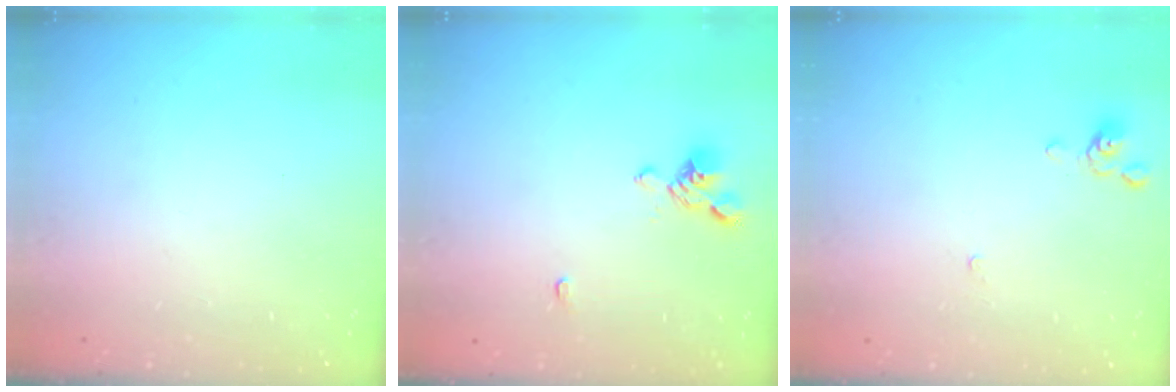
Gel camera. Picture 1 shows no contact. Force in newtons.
{"total": 1.6, "press": 1.3, "slide": 0.9}
{"total": 0.0}